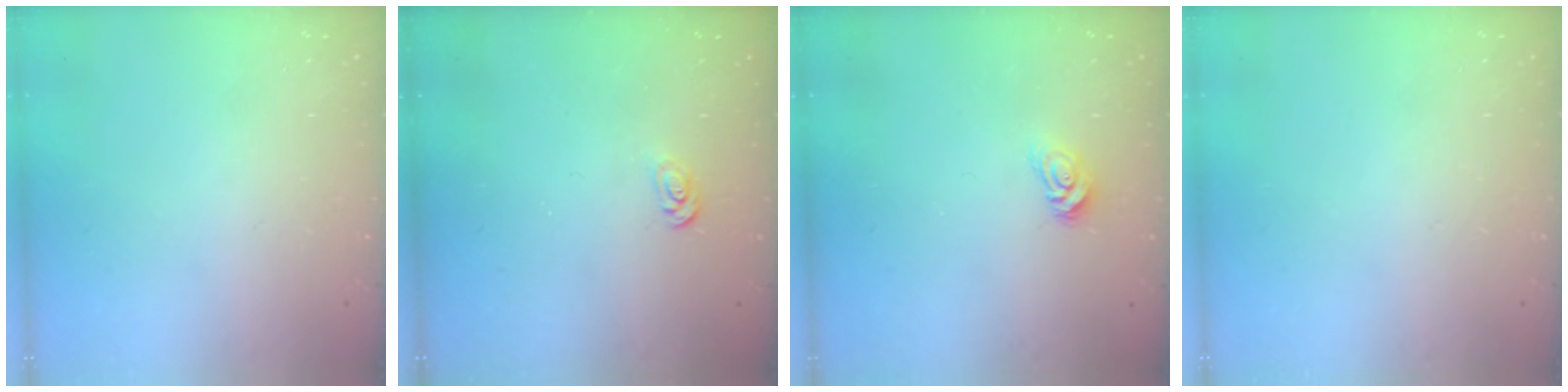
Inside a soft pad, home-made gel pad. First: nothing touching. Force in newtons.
{"total": 2.5, "press": 2.5, "slide": 0.3}
{"total": 5.8, "press": 5.8, "slide": 0.4}
{"total": 0.0}